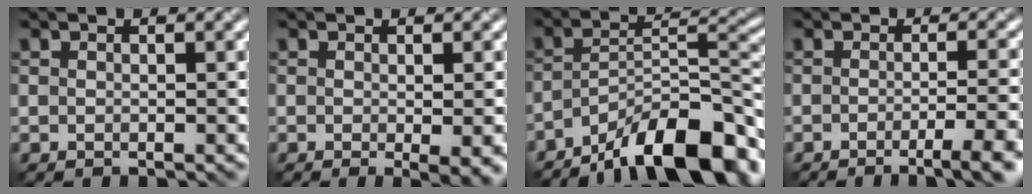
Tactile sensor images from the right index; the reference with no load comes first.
{"total": 3.0, "force": [-0.8, 0.5, 2.9], "torque": [-0.041, -0.011, -0.007]}
{"total": 12.0, "force": [-8.3, 3.4, 8.0], "torque": [-0.115, 0.016, -0.150]}
{"total": 5.0, "force": [-2.5, 1.1, 4.1], "torque": [-0.047, -0.002, -0.040]}